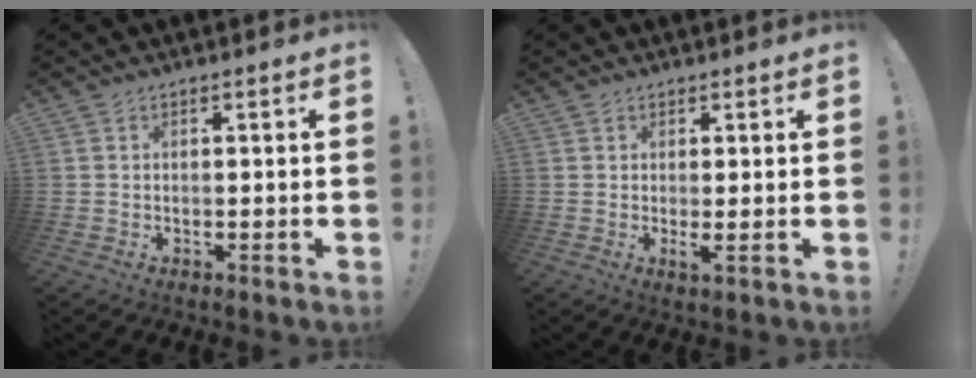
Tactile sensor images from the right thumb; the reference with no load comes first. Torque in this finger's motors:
{"motor_torque": [0.02, 0.03, 0.02, 0.01, 0.02]}